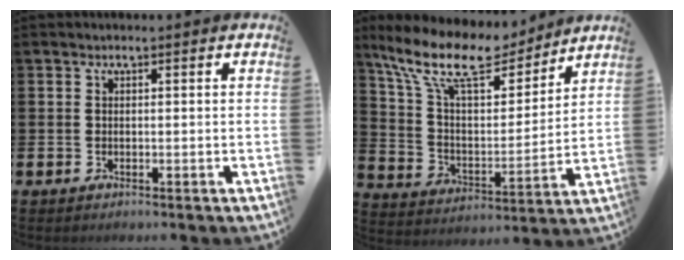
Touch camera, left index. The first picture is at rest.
{"total": 13.3, "force": [11.1, 4.3, 5.9], "torque": [-0.158, -0.060, 0.196]}